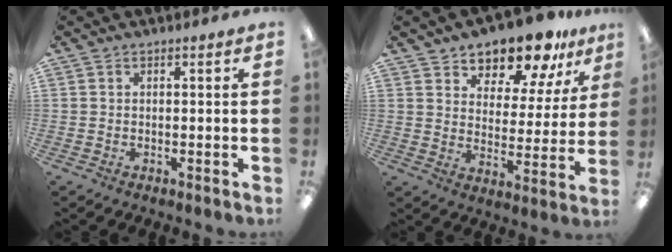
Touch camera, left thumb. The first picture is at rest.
{"total": 13.3, "force": [11.7, 5.0, 3.9], "torque": [-0.072, -0.088, 0.213]}